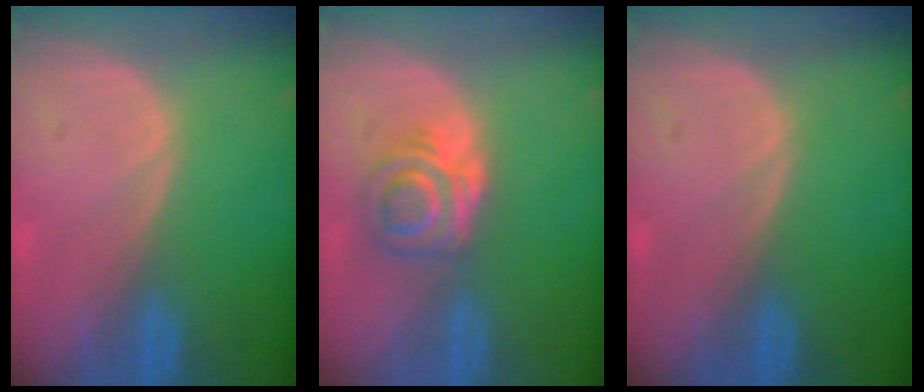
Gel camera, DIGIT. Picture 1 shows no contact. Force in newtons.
{"total": 6.3, "press": 5.2, "slide": 3.5}
{"total": 0.0}